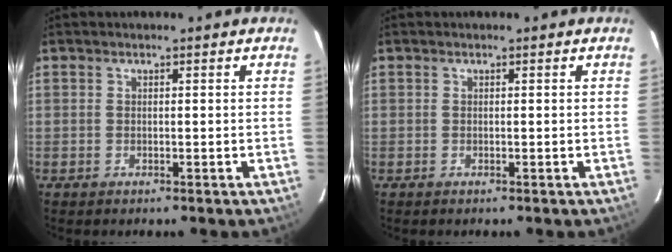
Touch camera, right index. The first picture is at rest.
{"total": 0.0}